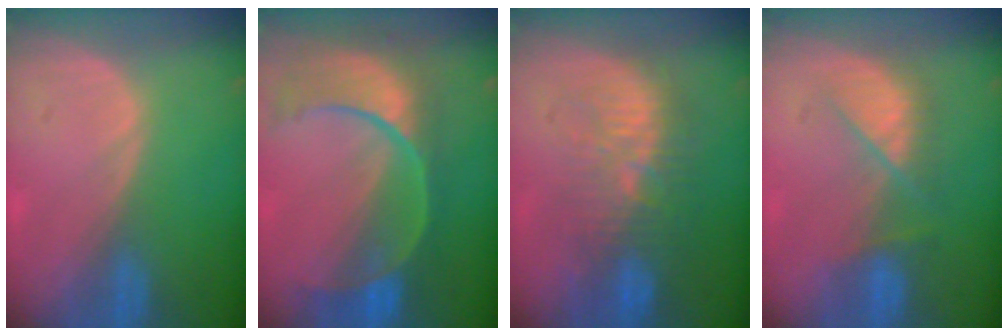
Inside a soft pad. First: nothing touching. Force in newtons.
{"total": 11.1, "press": 9.4, "slide": 6.0}
{"total": 9.6, "press": 9.0, "slide": 3.5}
{"total": 5.4, "press": 5.4, "slide": 0.5}